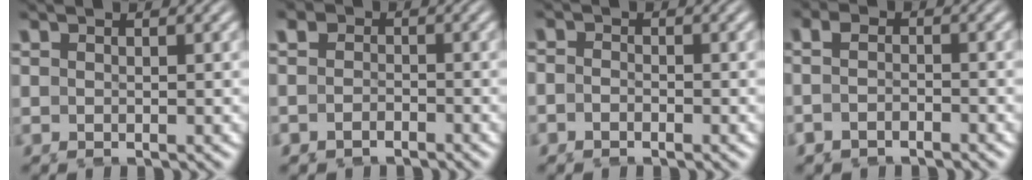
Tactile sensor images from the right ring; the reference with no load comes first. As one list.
[{"total": 3.4, "force": [-2.1, 2.6, 0.5], "torque": [-0.027, -0.021, -0.037]}, {"total": 1.9, "force": [-1.5, 1.1, 0.0], "torque": [-0.013, -0.012, -0.033]}, {"total": 2.7, "force": [-2.2, 1.2, 1.1], "torque": [-0.030, -0.016, -0.038]}]